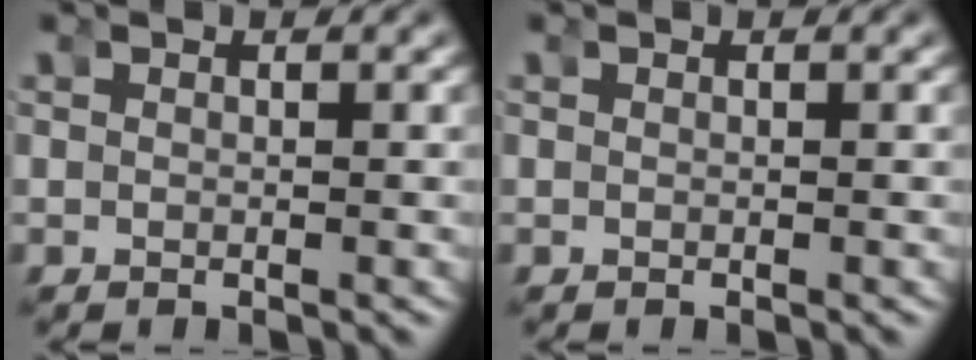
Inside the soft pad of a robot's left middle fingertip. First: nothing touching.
{"total": 0.0}